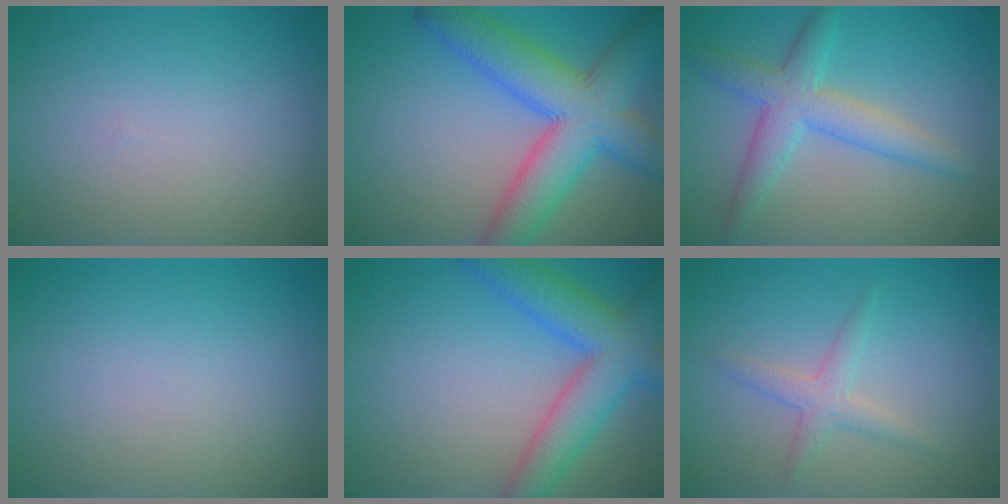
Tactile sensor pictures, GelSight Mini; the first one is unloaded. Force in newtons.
{"total": 9.2, "press": 9.2, "slide": 0.3}
{"total": 4.4, "press": 4.4, "slide": 0.1}
{"total": 0.0}
{"total": 7.0, "press": 7.0, "slide": 0.4}
{"total": 1.9, "press": 1.9, "slide": 0.0}